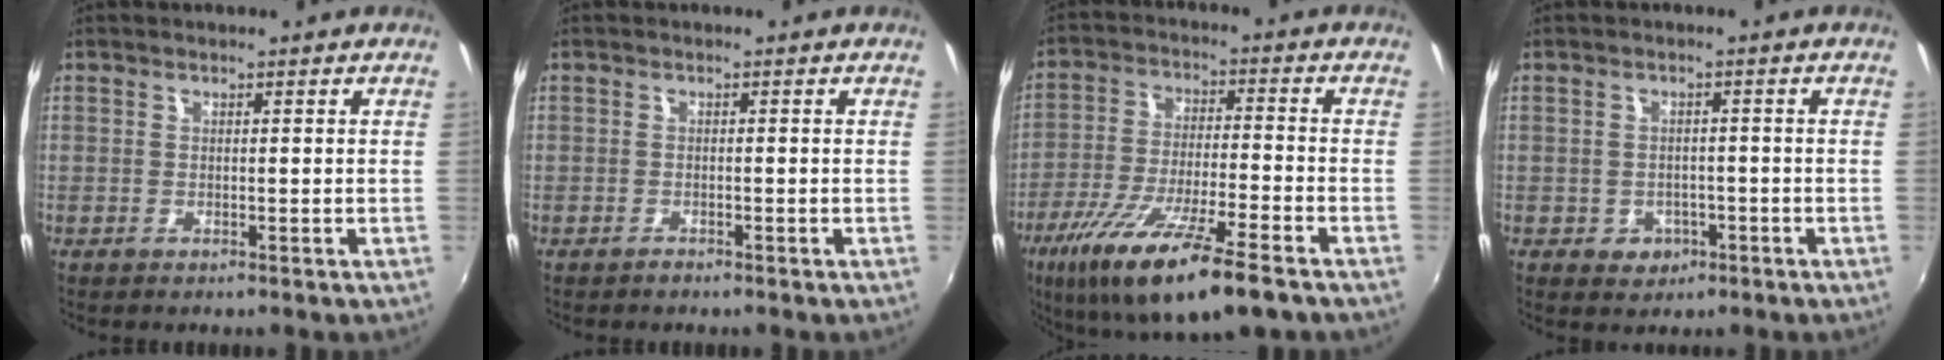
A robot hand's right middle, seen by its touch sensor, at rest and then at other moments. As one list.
[{"total": 0.7, "force": [-0.6, 0.2, 0.0], "torque": [-0.001, 0.001, -0.013]}, {"total": 18.5, "force": [-11.8, 3.3, 13.9], "torque": [-0.260, -0.045, -0.206]}, {"total": 4.1, "force": [-1.6, 3.6, 1.2], "torque": [-0.032, 0.004, -0.015]}]